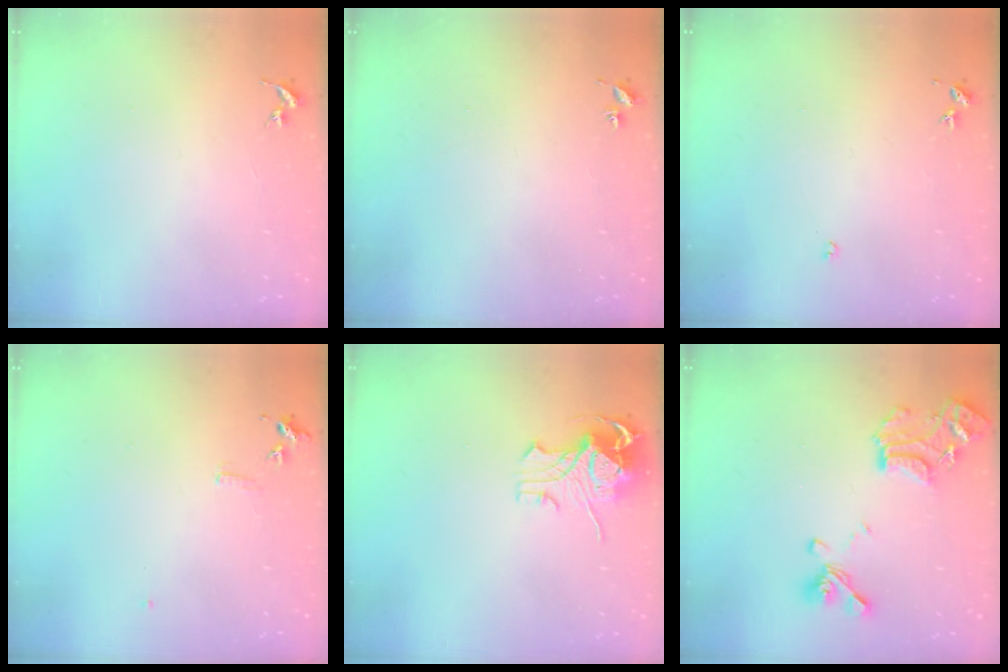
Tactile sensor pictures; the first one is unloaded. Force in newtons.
{"total": 1.8, "press": 1.8, "slide": 0.2}
{"total": 2.7, "press": 2.7, "slide": 0.5}
{"total": 5.6, "press": 5.5, "slide": 0.7}
{"total": 10.7, "press": 10.6, "slide": 1.4}
{"total": 16.4, "press": 16.4, "slide": 1.4}